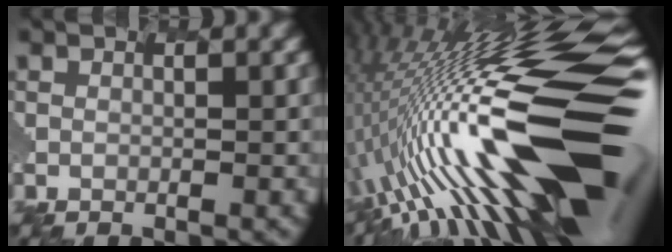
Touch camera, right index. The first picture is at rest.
{"total": 16.1, "force": [-1.2, 4.1, 15.6], "torque": [-0.270, 0.034, -0.042]}